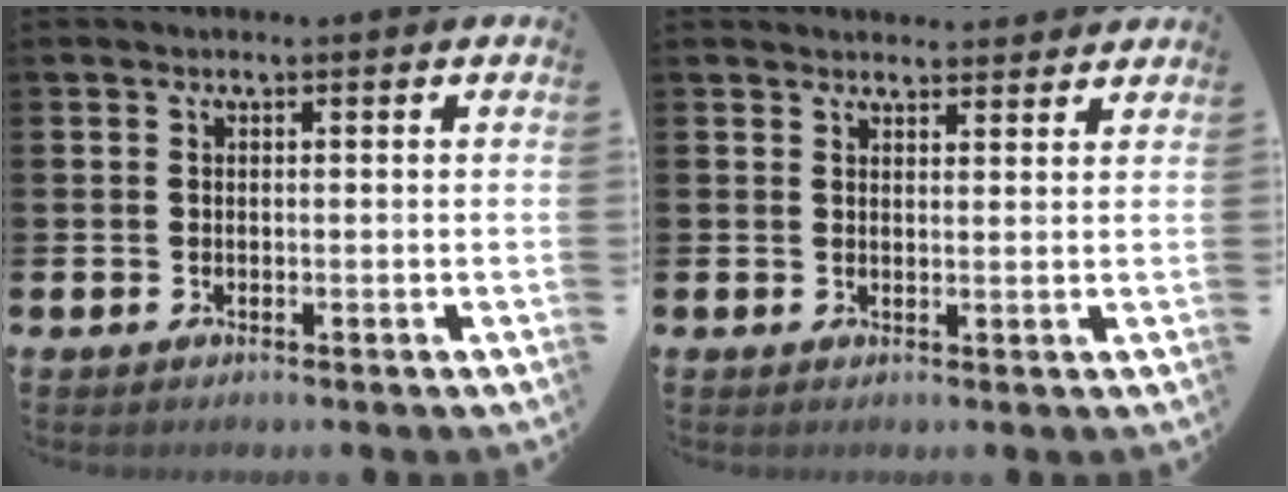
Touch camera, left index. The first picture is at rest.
{"total": 2.4, "force": [2.4, 0.4, -0.2], "torque": [0.010, -0.015, 0.041]}